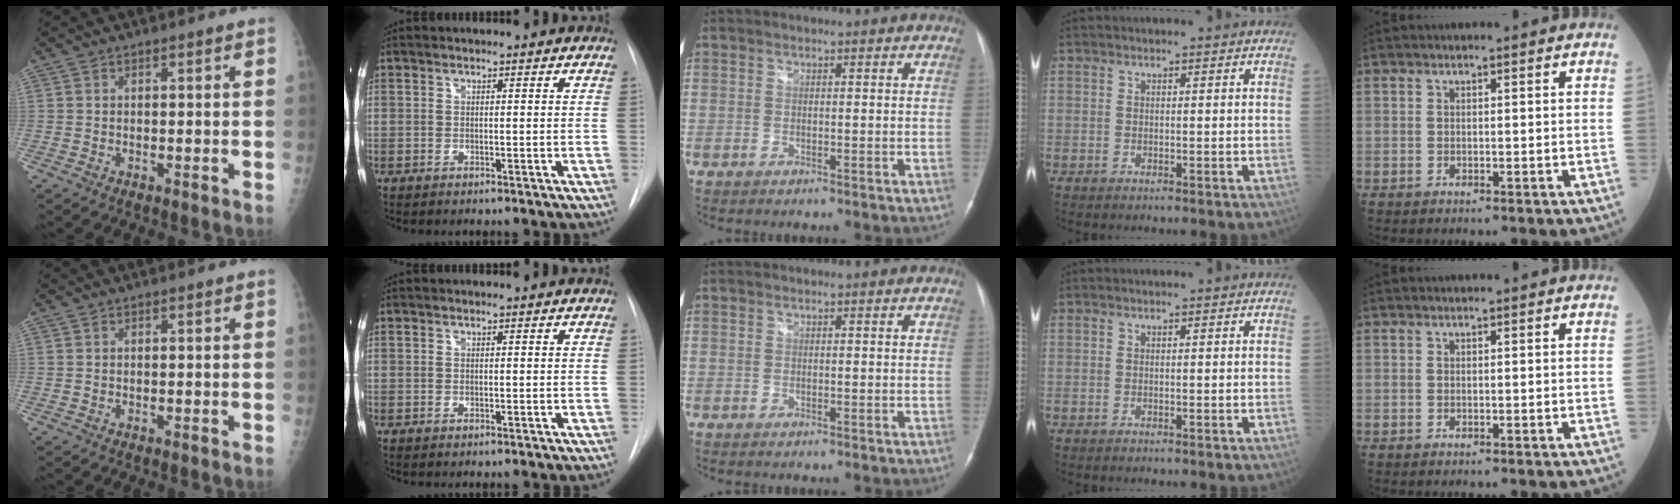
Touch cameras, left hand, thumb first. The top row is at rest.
{}